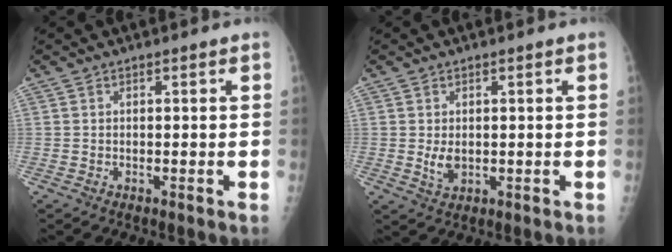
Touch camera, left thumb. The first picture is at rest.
{"total": 3.2, "force": [0.0, 2.1, 2.5], "torque": [-0.040, -0.008, 0.006]}